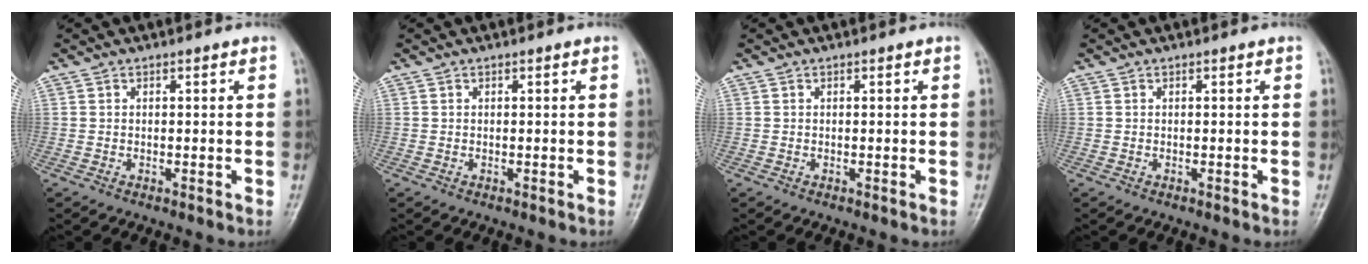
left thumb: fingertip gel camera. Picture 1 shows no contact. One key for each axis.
{"total": 0.0}
{"total": 0.0}
{"total": 0.0}